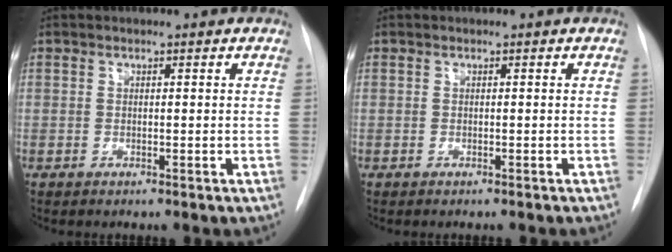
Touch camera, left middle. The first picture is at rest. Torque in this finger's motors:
{"motor_torque": [1.00, -1.13, 0.07, 0.01]}